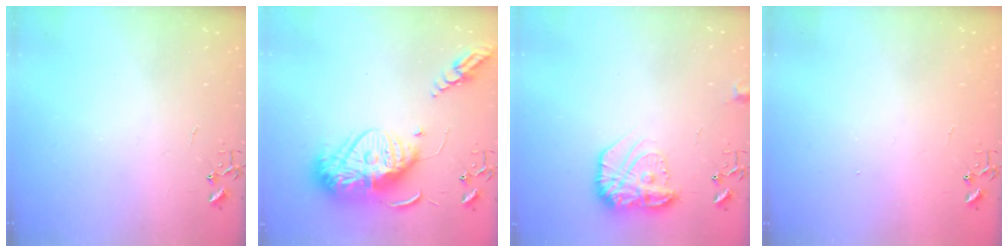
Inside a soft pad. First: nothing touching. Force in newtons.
{"total": 19.6, "press": 19.5, "slide": 1.9}
{"total": 15.1, "press": 15.0, "slide": 1.0}
{"total": 1.1, "press": 1.1, "slide": 0.1}